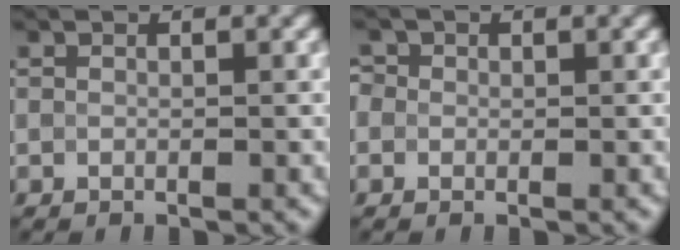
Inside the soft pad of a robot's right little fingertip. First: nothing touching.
{"total": 1.5, "force": [0.6, 1.3, 0.4], "torque": [-0.005, 0.009, -0.009]}